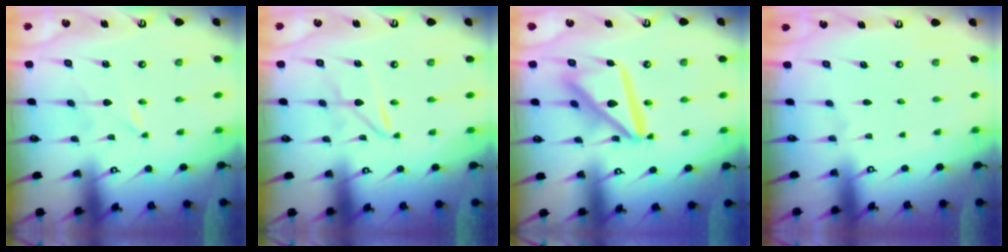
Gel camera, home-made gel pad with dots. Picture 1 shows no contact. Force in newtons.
{"total": 2.9, "press": 2.9, "slide": 0.2}
{"total": 16.0, "press": 15.9, "slide": 2.0}
{"total": 0.0}